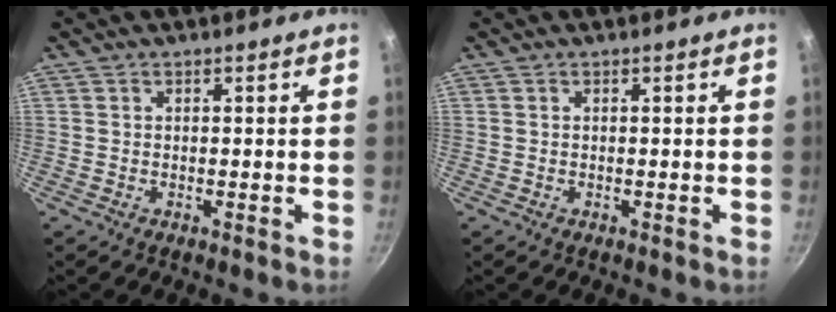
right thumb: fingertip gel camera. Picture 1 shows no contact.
{"total": 0.0}